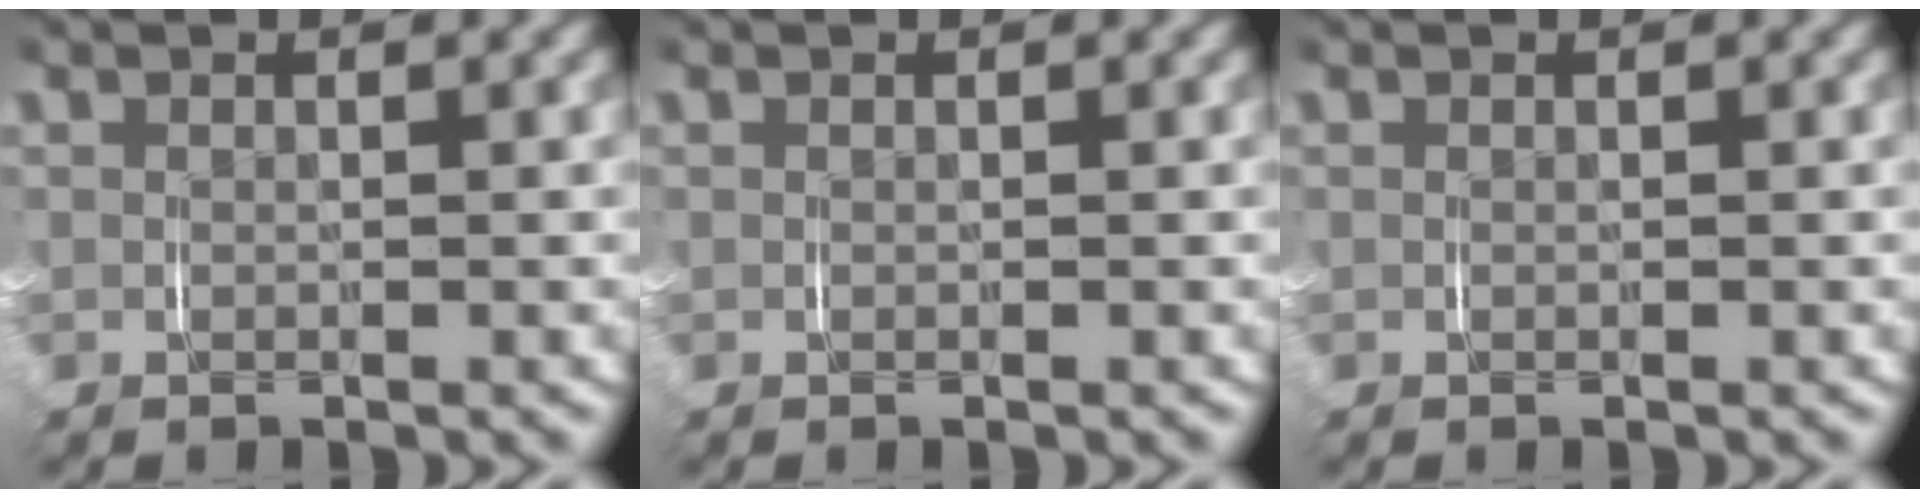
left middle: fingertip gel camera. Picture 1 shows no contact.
{"total": 0.0}
{"total": 0.0}